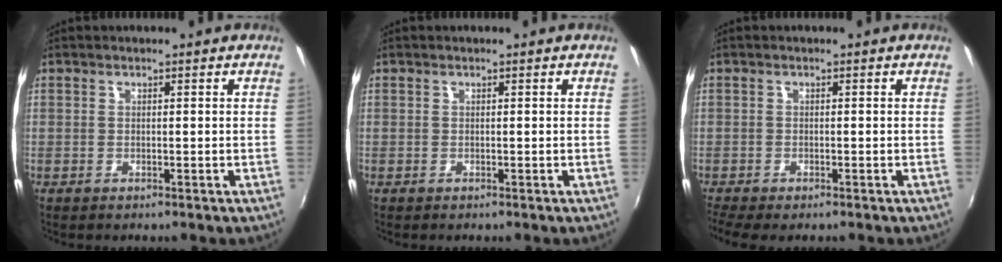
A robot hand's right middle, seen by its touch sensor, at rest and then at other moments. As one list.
[{"total": 0.0}, {"total": 3.8, "force": [-3.0, 0.8, 2.2], "torque": [-0.054, -0.023, -0.054]}]